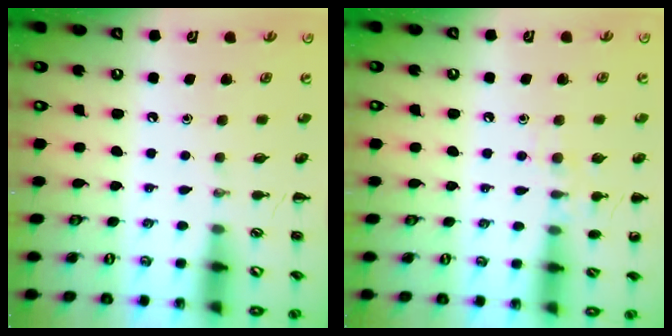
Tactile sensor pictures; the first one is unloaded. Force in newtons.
{"total": 7.9, "press": 7.7, "slide": 1.6}